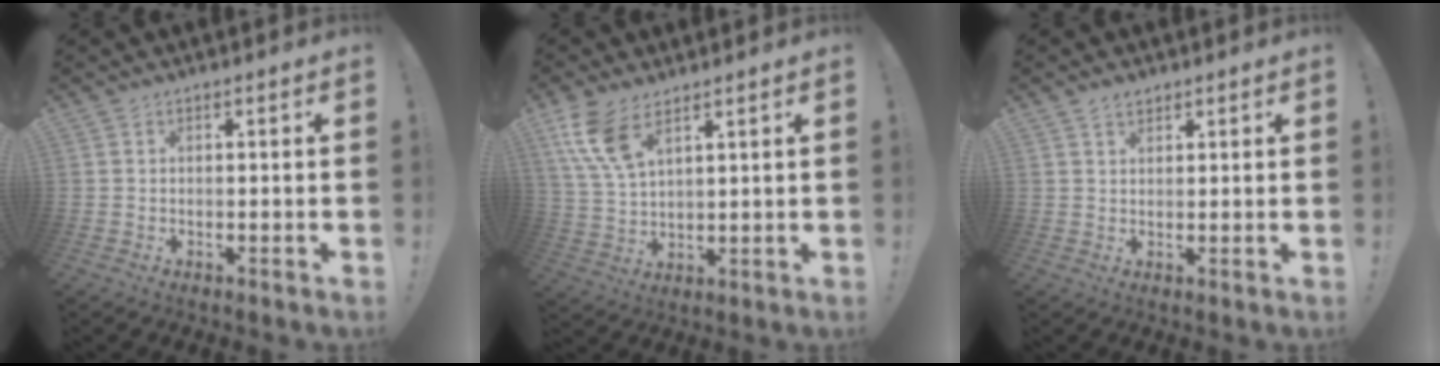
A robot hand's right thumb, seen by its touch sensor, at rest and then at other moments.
{"total": 10.0, "force": [6.2, 4.4, 6.5], "torque": [-0.140, -0.018, 0.121]}
{"total": 2.5, "force": [1.9, 1.4, 0.8], "torque": [-0.009, -0.009, 0.035]}